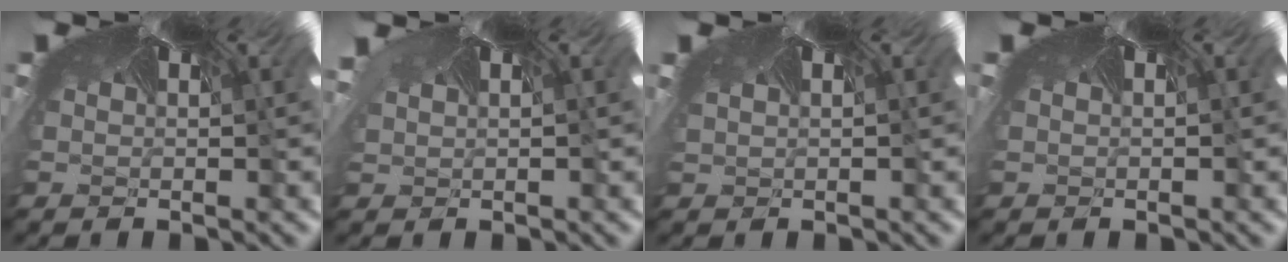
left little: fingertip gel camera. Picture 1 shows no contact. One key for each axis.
{"total": 1.2, "fx": -0.8, "fy": -0.3, "fz": -0.8, "tx": 0.004, "ty": -0.015, "tz": -0.004}
{"total": 0.9, "fx": -0.8, "fy": -0.4, "fz": 0.0, "tx": 0.006, "ty": -0.014, "tz": -0.006}
{"total": 0.0}